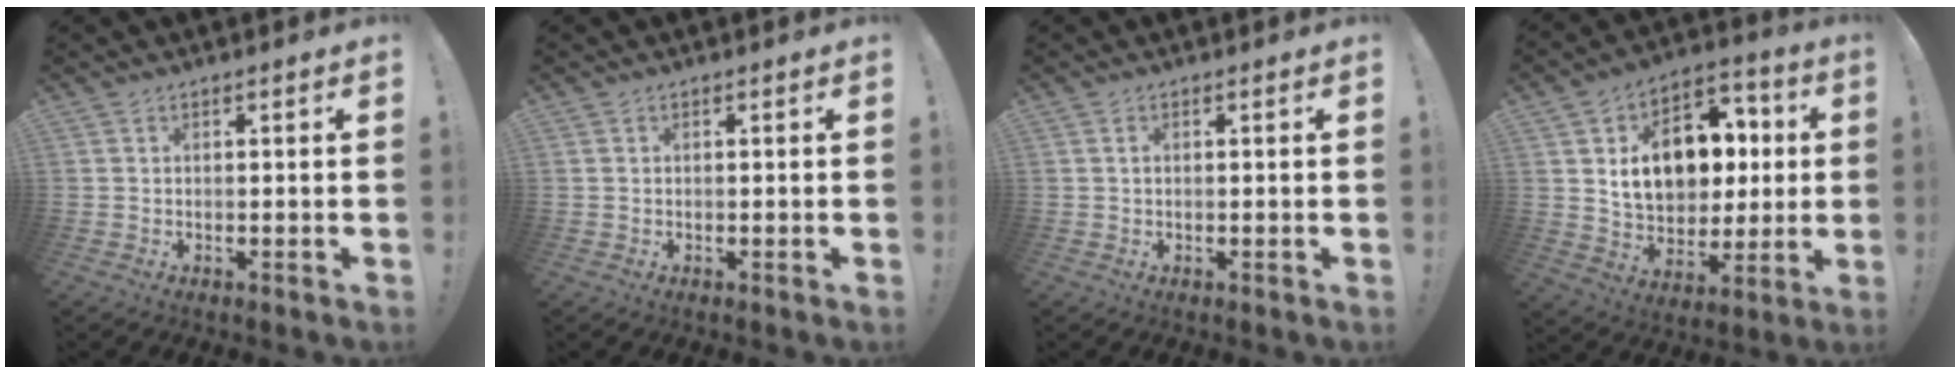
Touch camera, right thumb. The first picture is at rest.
{"total": 0.0}
{"total": 0.8, "force": [0.2, 0.4, 0.7], "torque": [-0.014, 0.002, 0.003]}
{"total": 17.3, "force": [3.7, 13.0, 10.9], "torque": [-0.162, -0.004, 0.080]}